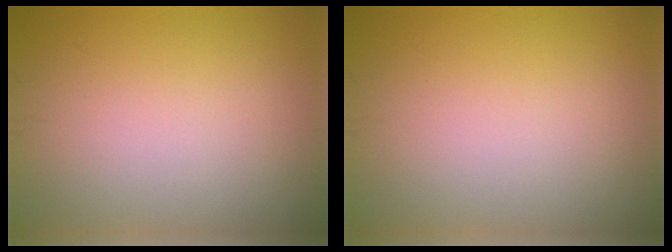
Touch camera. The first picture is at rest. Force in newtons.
{"total": 0.0}